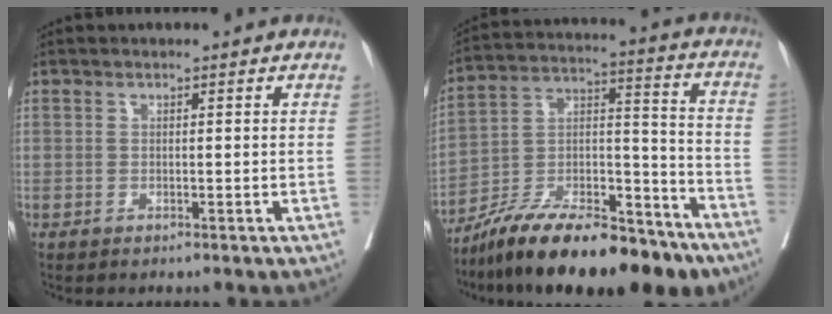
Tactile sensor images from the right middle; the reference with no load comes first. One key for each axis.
{"total": 24.1, "fx": -18.6, "fy": 6.2, "fz": 14.0, "tx": -0.195, "ty": 0.016, "tz": -0.313}